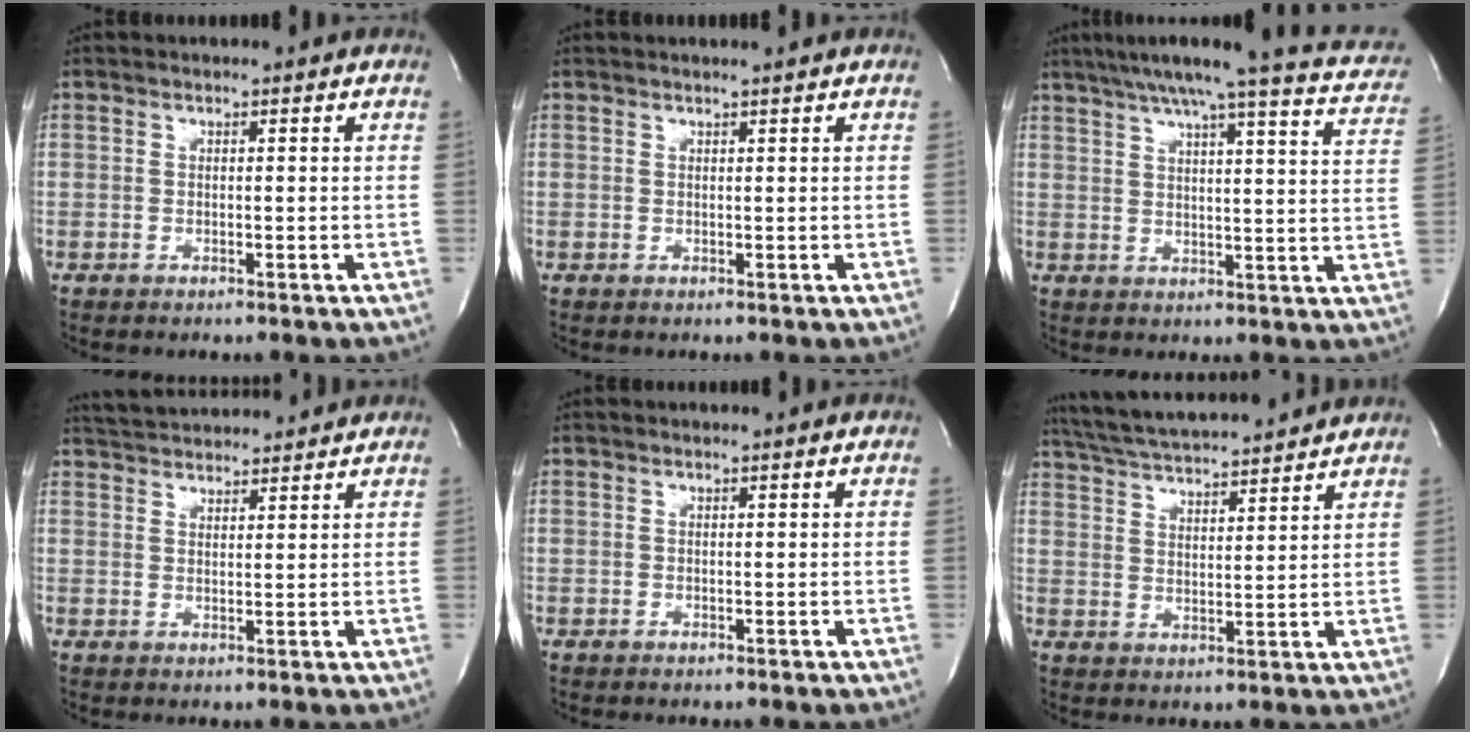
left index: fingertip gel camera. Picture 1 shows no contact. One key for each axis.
{"total": 1.1, "fx": 0.9, "fy": -0.4, "fz": 0.6, "tx": -0.014, "ty": -0.004, "tz": 0.022}
{"total": 20.0, "fx": 17.0, "fy": 1.4, "fz": 10.4, "tx": -0.146, "ty": -0.021, "tz": 0.196}
{"total": 6.2, "fx": 6.0, "fy": 0.6, "fz": 1.4, "tx": -0.031, "ty": 0.032, "tz": 0.095}
{"total": 0.0}
{"total": 13.7, "fx": 12.7, "fy": 0.5, "fz": 5.2, "tx": -0.105, "ty": 0.021, "tz": 0.201}